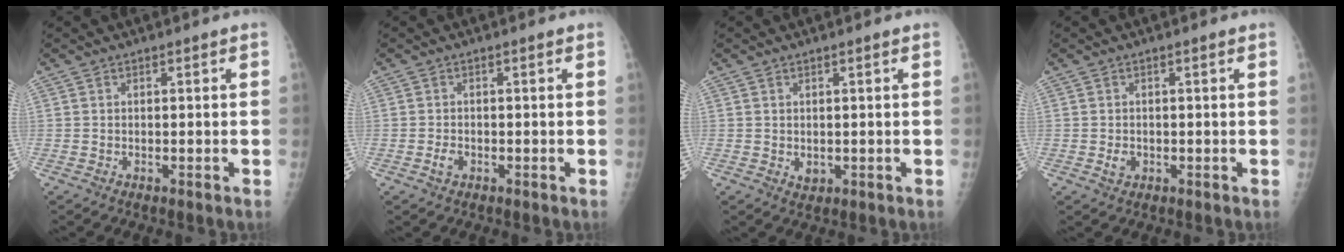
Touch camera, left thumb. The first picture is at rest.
{"total": 1.4, "force": [-0.6, 0.9, 0.9], "torque": [-0.017, 0.002, -0.010]}
{"total": 1.8, "force": [0.3, 1.0, 1.4], "torque": [-0.017, -0.006, 0.010]}
{"total": 1.6, "force": [-0.2, 1.3, 1.0], "torque": [-0.011, 0.000, 0.001]}